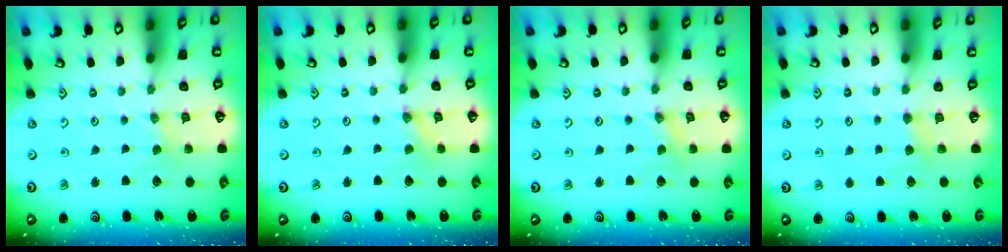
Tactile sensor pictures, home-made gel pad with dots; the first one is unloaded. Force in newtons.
{"total": 0.0}
{"total": 0.0}
{"total": 2.9, "press": 2.9, "slide": 0.5}